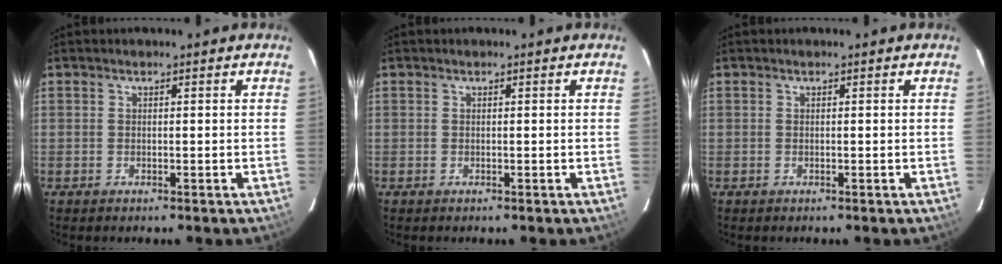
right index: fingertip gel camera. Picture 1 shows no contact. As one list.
[{"total": 0.0}, {"total": 0.0}]